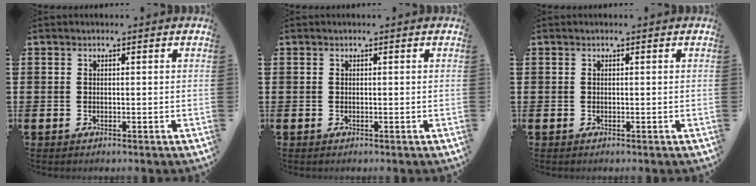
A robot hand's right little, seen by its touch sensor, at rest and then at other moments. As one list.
[{"total": 0.0}, {"total": 0.0}]